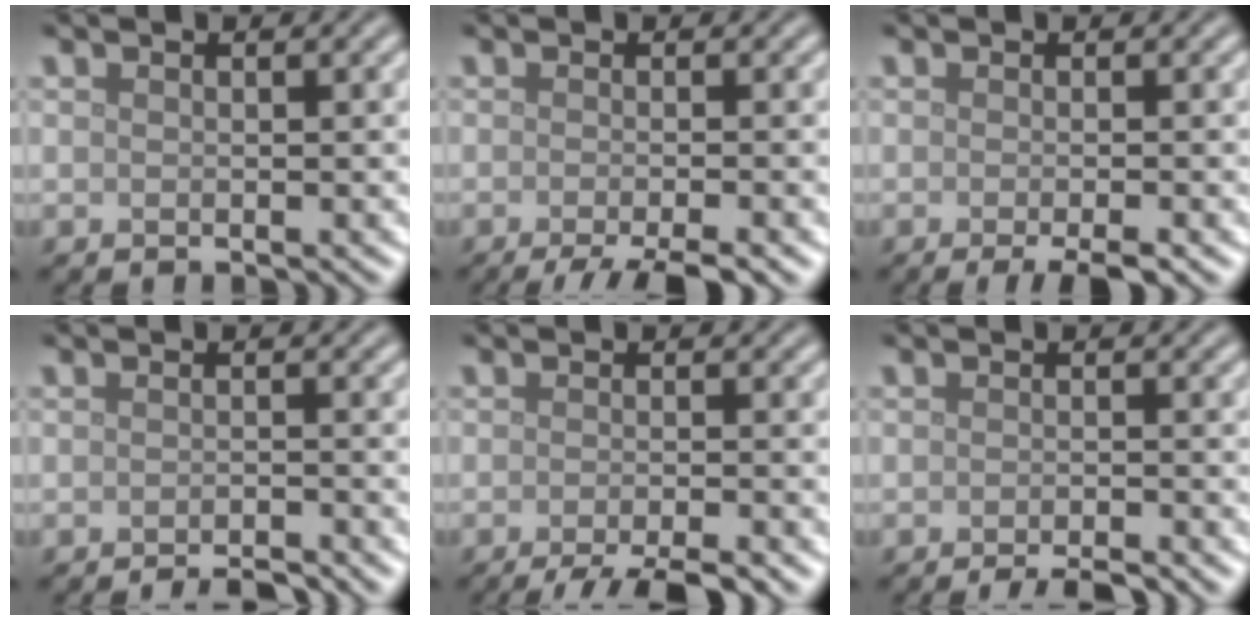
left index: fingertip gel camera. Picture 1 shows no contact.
{"total": 4.9, "force": [-3.1, 1.1, 3.7], "torque": [-0.036, -0.003, -0.051]}
{"total": 3.0, "force": [-1.6, 0.5, 2.5], "torque": [-0.032, -0.002, -0.030]}
{"total": 2.3, "force": [-1.8, 0.4, 1.3], "torque": [-0.008, -0.003, -0.033]}
{"total": 5.2, "force": [-3.7, 1.0, 3.5], "torque": [-0.041, -0.002, -0.063]}
{"total": 2.8, "force": [-2.2, 0.4, 1.7], "torque": [-0.020, -0.001, -0.038]}